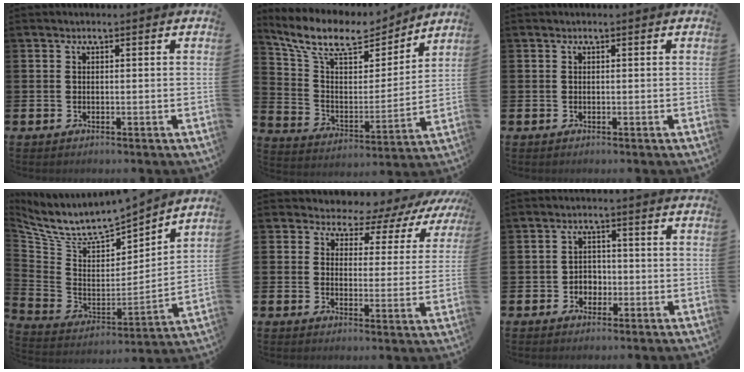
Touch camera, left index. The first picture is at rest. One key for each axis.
{"total": 11.3, "fx": 9.9, "fy": 3.5, "fz": 4.2, "tx": -0.121, "ty": -0.063, "tz": 0.170}
{"total": 0.0}
{"total": 8.6, "fx": 7.8, "fy": 1.8, "fz": 2.9, "tx": -0.093, "ty": -0.064, "tz": 0.133}
{"total": 4.3, "fx": 3.9, "fy": 1.9, "fz": 0.2, "tx": -0.009, "ty": -0.048, "tz": 0.057}
{"total": 2.5, "fx": -0.9, "fy": 2.1, "fz": 0.9, "tx": -0.014, "ty": 0.004, "tz": -0.023}